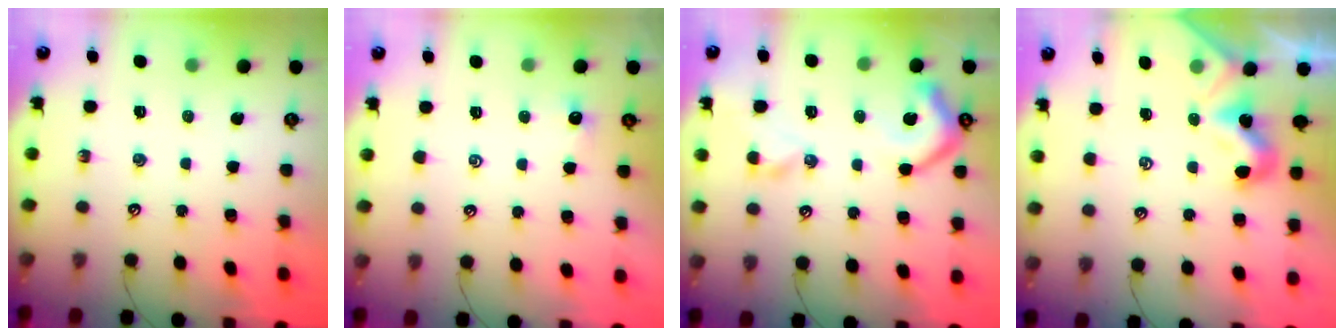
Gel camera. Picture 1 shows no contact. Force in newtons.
{"total": 0.0}
{"total": 9.3, "press": 9.2, "slide": 1.2}
{"total": 1.9, "press": 1.9, "slide": 0.4}